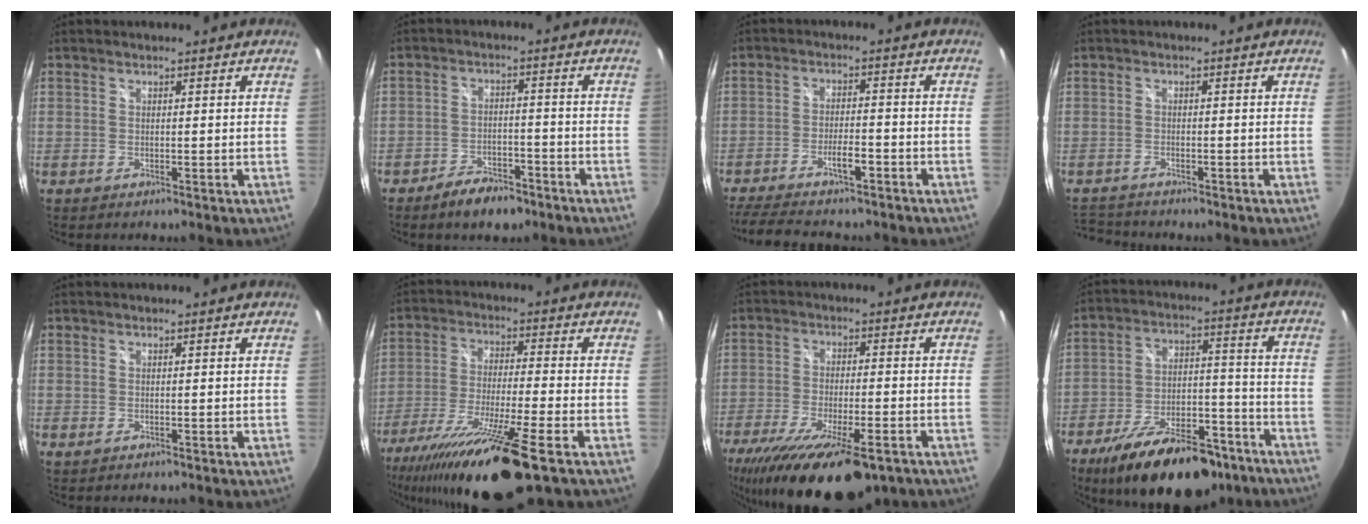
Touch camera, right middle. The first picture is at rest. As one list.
[{"total": 6.7, "force": [-5.2, 3.0, 2.9], "torque": [-0.072, 0.009, -0.077]}, {"total": 10.9, "force": [-8.8, 3.2, 5.7], "torque": [-0.125, -0.007, -0.141]}, {"total": 5.3, "force": [-5.0, 1.4, 1.2], "torque": [-0.042, -0.010, -0.088]}, {"total": 0.0}, {"total": 19.9, "force": [-13.6, 1.2, 14.5], "torque": [-0.283, -0.058, -0.234]}, {"total": 20.8, "force": [-14.2, 6.4, 13.8], "torque": [-0.268, -0.067, -0.219]}, {"total": 21.8, "force": [-15.4, 9.5, 12.0], "torque": [-0.211, 0.001, -0.223]}]